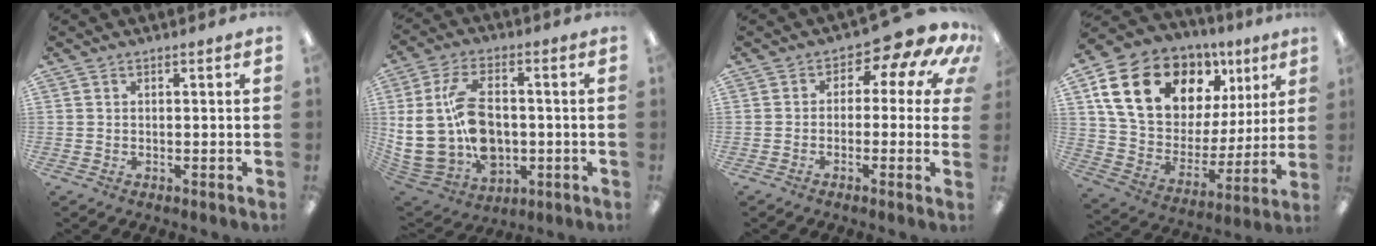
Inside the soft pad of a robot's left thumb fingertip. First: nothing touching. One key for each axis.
{"total": 18.4, "fx": 0.2, "fy": 12.7, "fz": 13.4, "tx": -0.284, "ty": -0.005, "tz": 0.011}
{"total": 7.7, "fx": 2.8, "fy": 4.1, "fz": 5.8, "tx": -0.076, "ty": -0.024, "tz": 0.045}
{"total": 20.4, "fx": 11.2, "fy": 13.0, "fz": 11.1, "tx": -0.194, "ty": -0.050, "tz": 0.210}